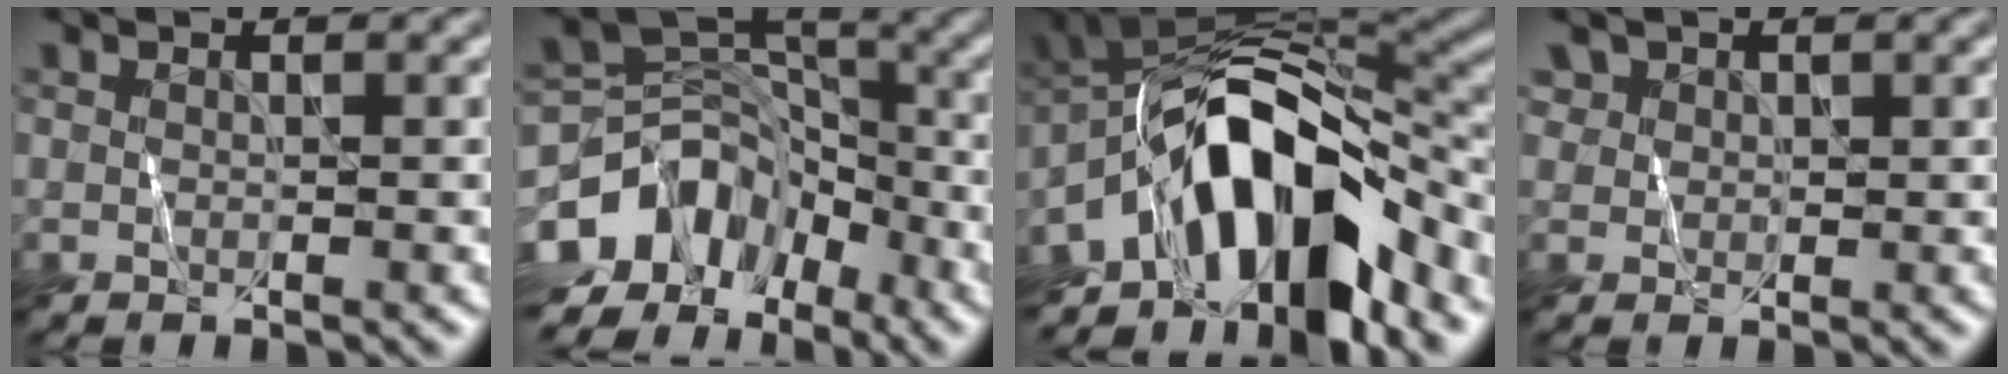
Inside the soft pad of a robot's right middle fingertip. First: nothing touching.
{"total": 9.6, "force": [-4.8, 6.8, 4.9], "torque": [-0.085, 0.018, -0.097]}
{"total": 11.7, "force": [-6.2, 5.2, 8.5], "torque": [-0.123, 0.017, -0.111]}
{"total": 1.9, "force": [1.2, 1.6, 0.1], "torque": [-0.008, 0.005, 0.028]}